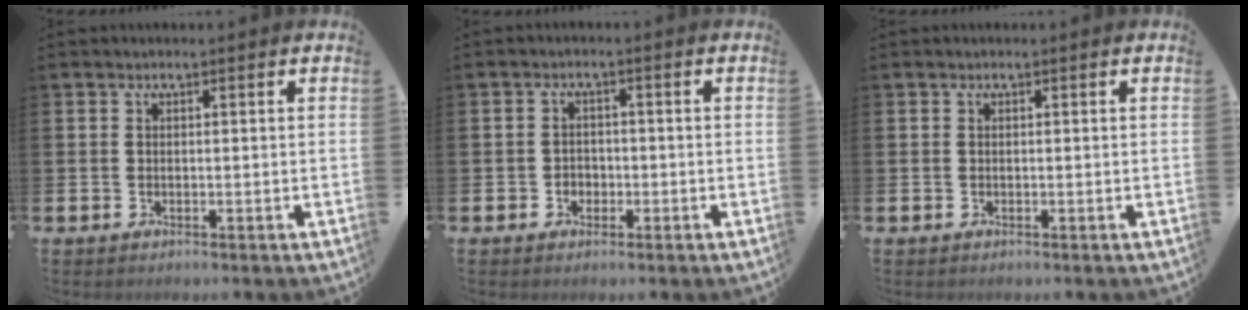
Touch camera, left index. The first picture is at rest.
{"total": 1.8, "force": [-0.7, 1.6, 0.4], "torque": [-0.006, 0.001, -0.018]}
{"total": 0.0}